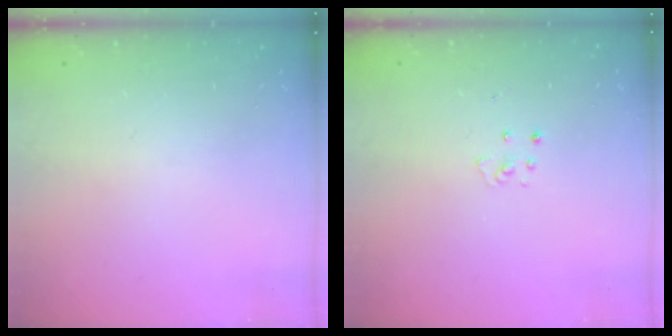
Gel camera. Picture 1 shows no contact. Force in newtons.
{"total": 2.7, "press": 2.7, "slide": 0.3}